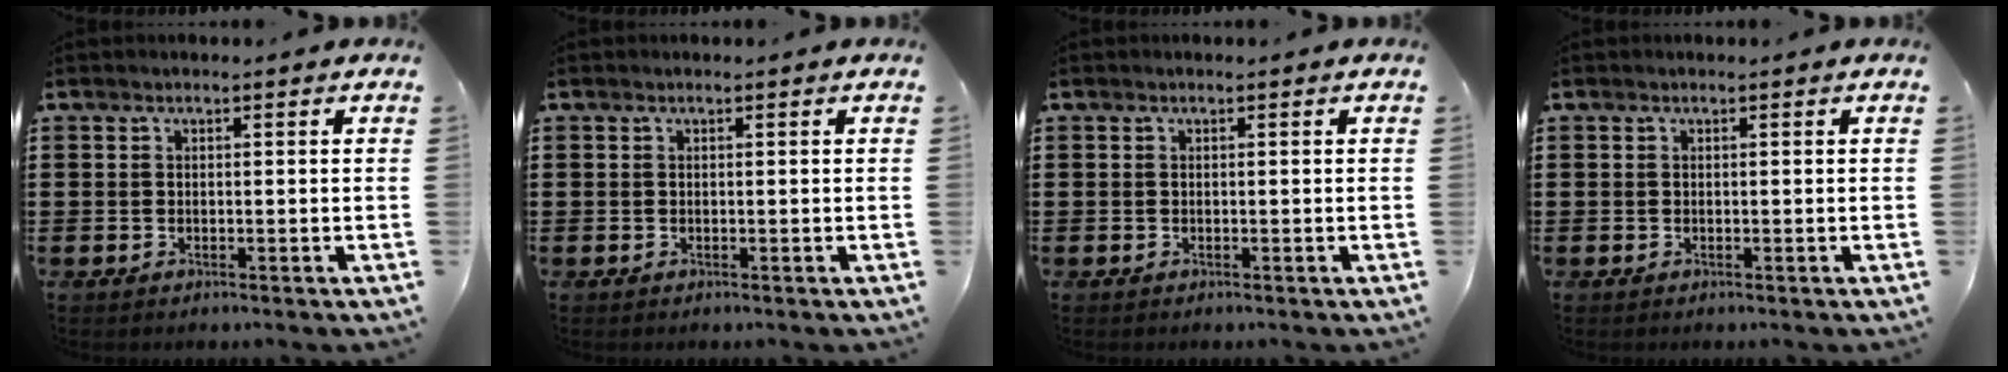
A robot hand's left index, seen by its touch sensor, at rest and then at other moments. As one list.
[{"total": 0.0}, {"total": 0.0}, {"total": 0.0}]